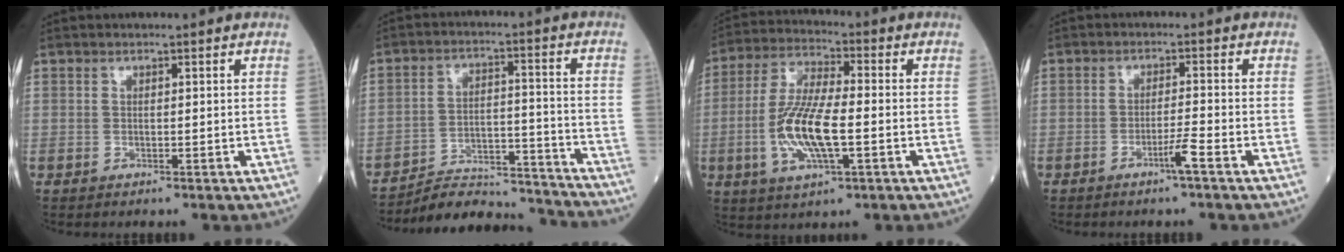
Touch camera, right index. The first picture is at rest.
{"total": 14.6, "force": [-14.4, 1.5, 1.9], "torque": [-0.020, 0.031, -0.214]}
{"total": 11.6, "force": [-2.4, 2.9, 11.0], "torque": [-0.232, -0.003, -0.043]}
{"total": 2.8, "force": [-1.9, -0.6, 2.1], "torque": [-0.039, -0.003, -0.036]}